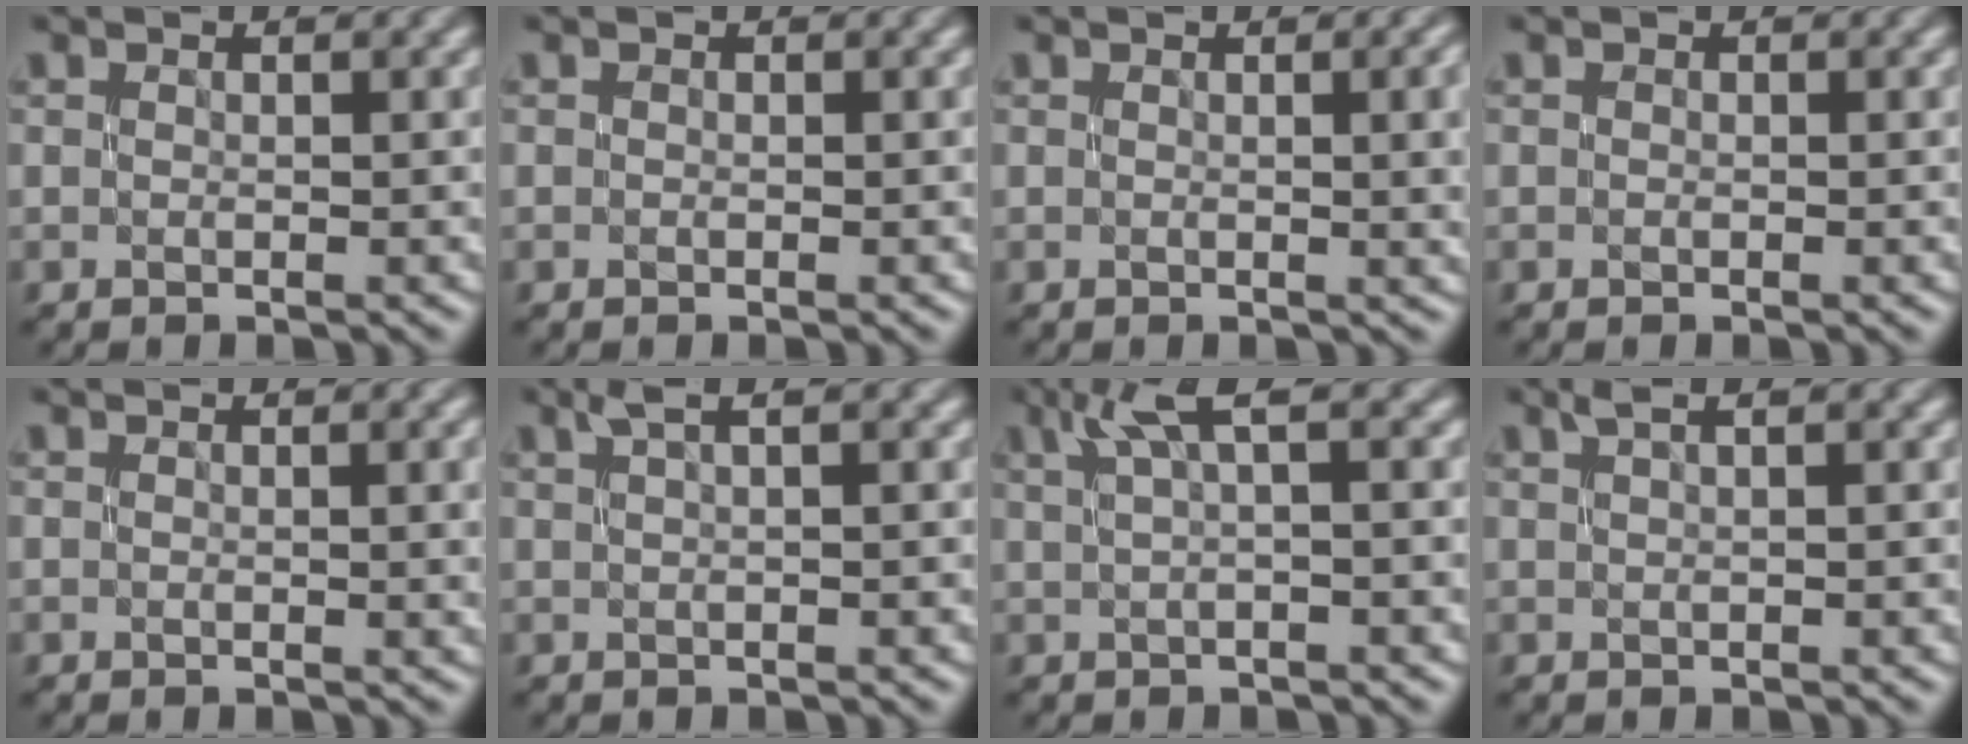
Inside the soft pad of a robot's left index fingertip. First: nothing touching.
{"total": 0.0}
{"total": 4.8, "force": [0.1, 2.0, 4.4], "torque": [-0.033, 0.001, 0.002]}
{"total": 0.0}
{"total": 3.0, "force": [0.0, 1.1, 2.8], "torque": [-0.028, 0.002, 0.000]}
{"total": 1.7, "force": [0.9, 0.1, 1.5], "torque": [-0.023, 0.005, 0.015]}
{"total": 3.2, "force": [1.5, 0.2, 2.8], "torque": [-0.051, 0.006, 0.029]}
{"total": 1.3, "force": [0.7, 0.1, 1.1], "torque": [-0.017, 0.005, 0.013]}